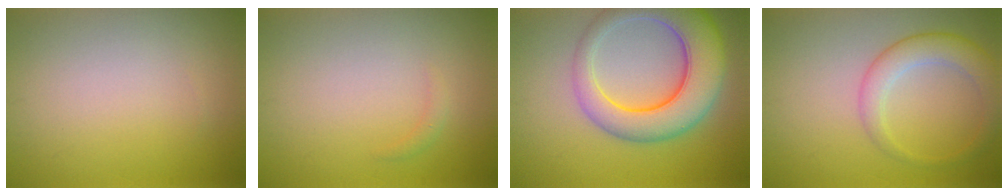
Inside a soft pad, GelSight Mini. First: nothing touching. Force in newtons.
{"total": 0.7, "press": 0.7, "slide": 0.1}
{"total": 8.6, "press": 8.6, "slide": 0.6}
{"total": 2.9, "press": 2.8, "slide": 0.1}